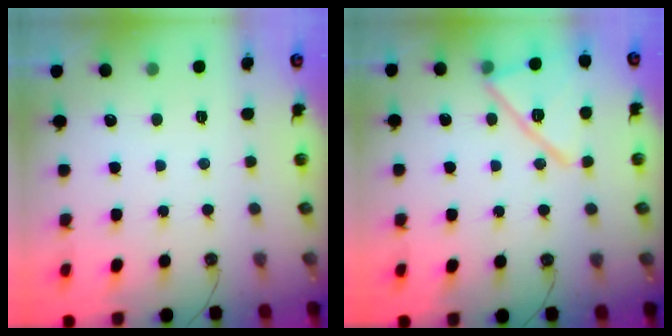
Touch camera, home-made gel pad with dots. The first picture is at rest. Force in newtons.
{"total": 15.2, "press": 14.9, "slide": 3.0}